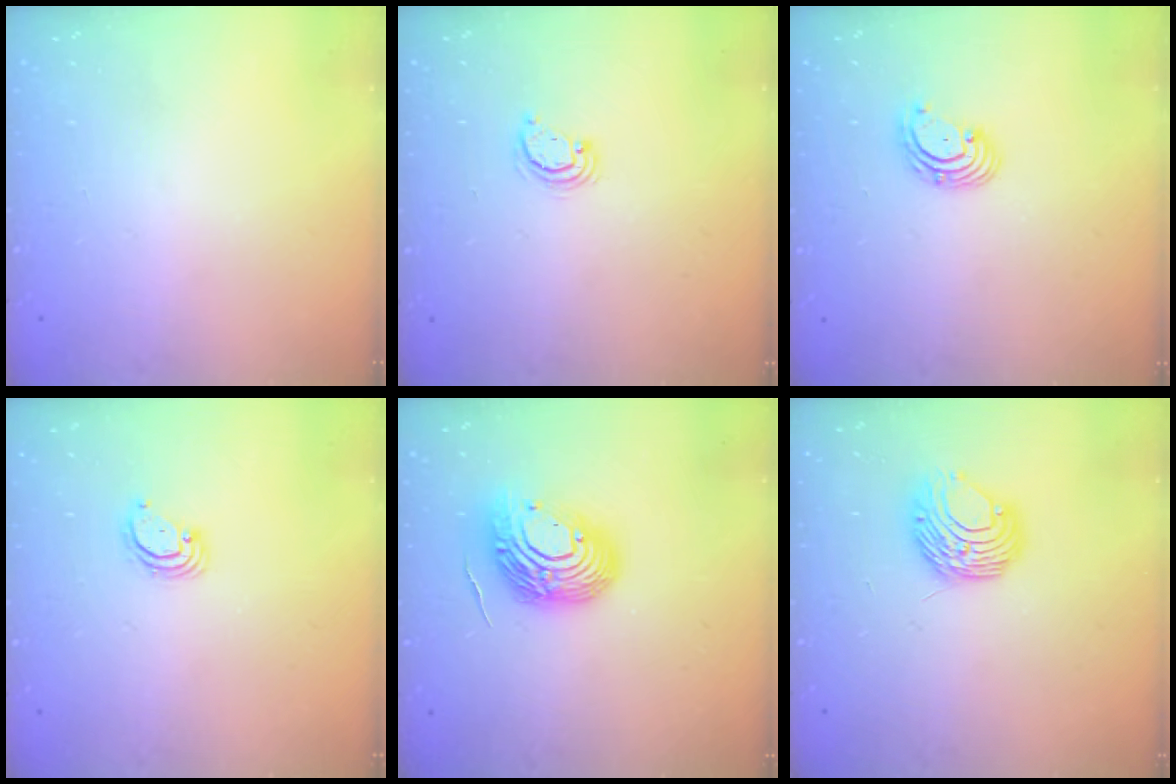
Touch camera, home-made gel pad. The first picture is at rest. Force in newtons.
{"total": 3.0, "press": 3.0, "slide": 0.2}
{"total": 2.9, "press": 2.9, "slide": 0.1}
{"total": 3.4, "press": 3.4, "slide": 0.1}
{"total": 15.1, "press": 15.0, "slide": 2.0}
{"total": 8.9, "press": 8.9, "slide": 0.7}